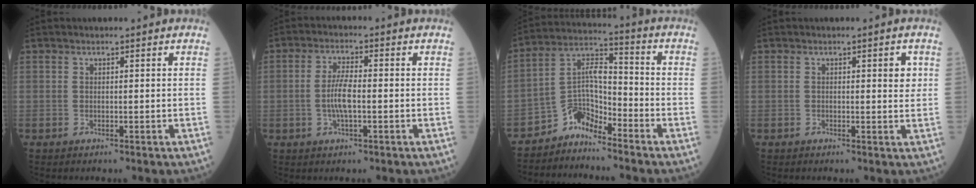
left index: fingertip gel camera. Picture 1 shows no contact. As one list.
[{"total": 4.6, "force": [-0.8, 1.0, 4.4], "torque": [-0.097, 0.002, -0.016]}, {"total": 6.1, "force": [-5.3, 2.0, 2.3], "torque": [-0.040, 0.024, -0.105]}, {"total": 2.2, "force": [0.7, 0.7, 2.0], "torque": [-0.024, -0.001, 0.008]}]